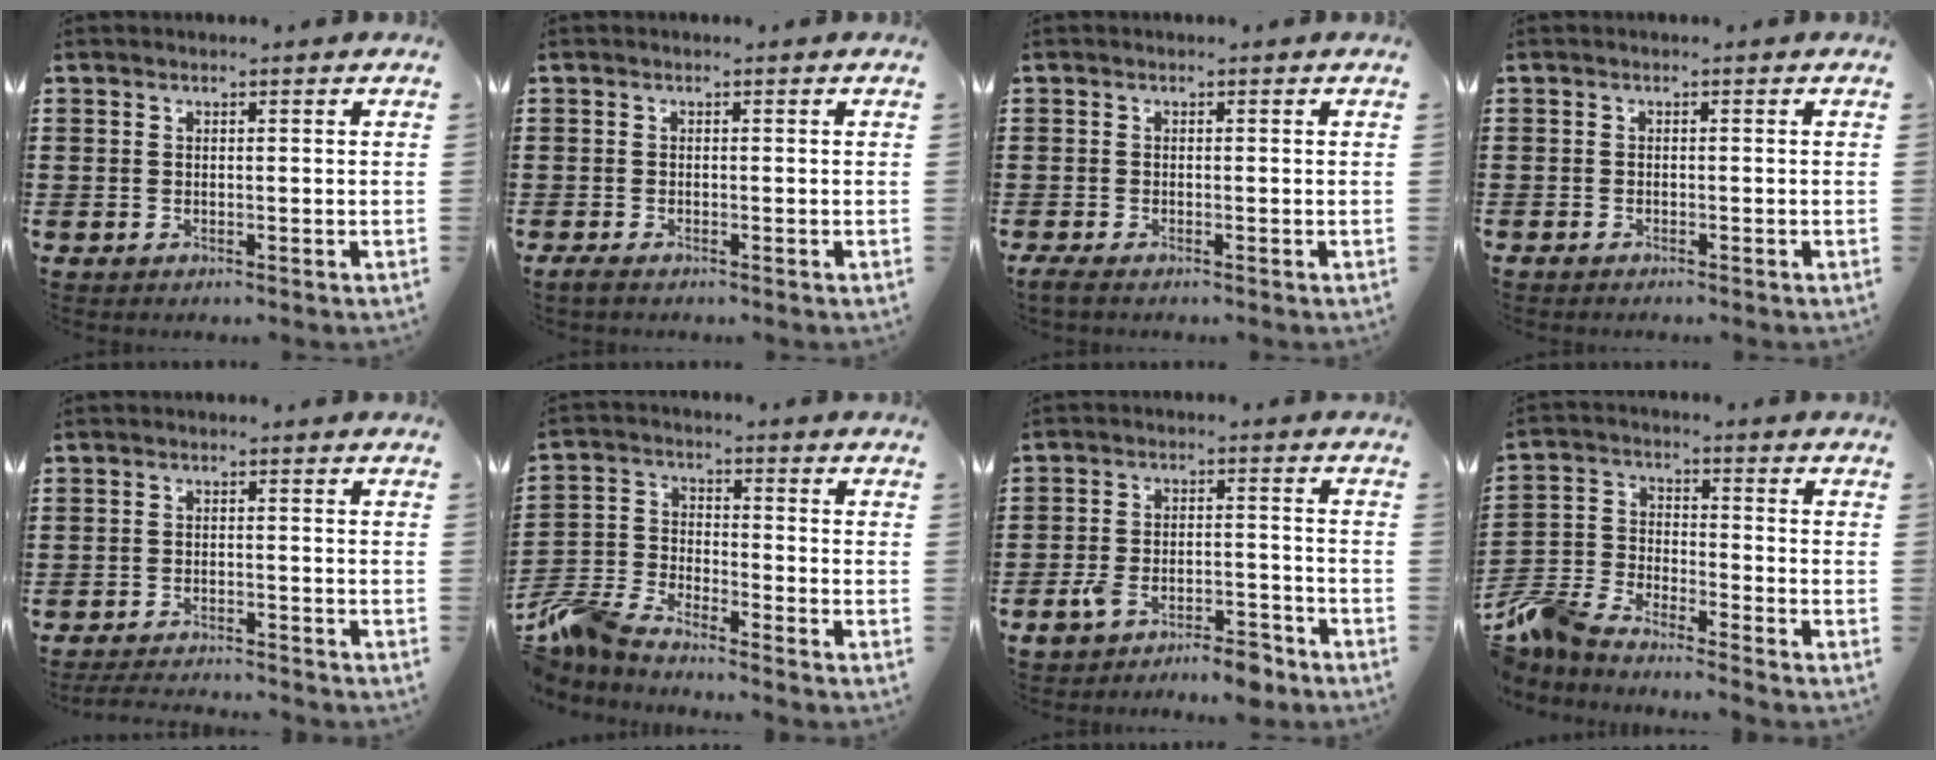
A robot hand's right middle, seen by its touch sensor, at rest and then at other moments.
{"total": 0.8, "force": [-0.6, 0.2, 0.5], "torque": [-0.012, -0.006, -0.011]}
{"total": 1.0, "force": [-0.8, 0.1, 0.7], "torque": [-0.021, -0.009, -0.015]}
{"total": 0.7, "force": [-0.7, 0.1, 0.0], "torque": [-0.002, 0.000, -0.015]}
{"total": 2.8, "force": [-2.7, 0.0, 0.5], "torque": [-0.010, -0.001, -0.055]}
{"total": 6.6, "force": [-6.1, 1.3, 2.2], "torque": [-0.073, -0.005, -0.127]}
{"total": 6.1, "force": [-5.6, 1.0, 2.0], "torque": [-0.046, 0.005, -0.113]}
{"total": 6.7, "force": [-6.4, 1.1, 1.5], "torque": [-0.053, 0.003, -0.134]}